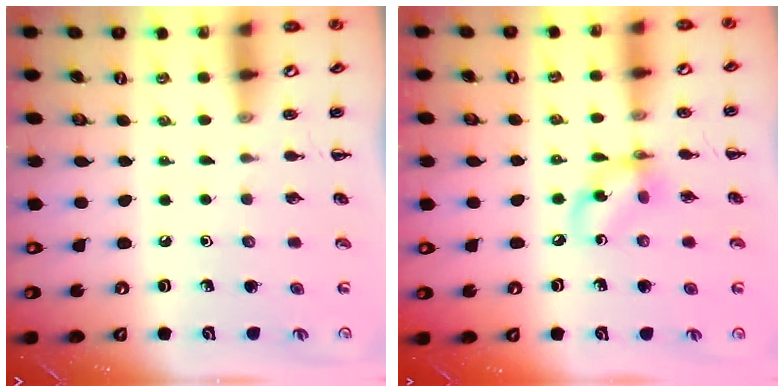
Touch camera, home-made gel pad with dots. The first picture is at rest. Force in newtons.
{"total": 8.3, "press": 8.2, "slide": 1.5}